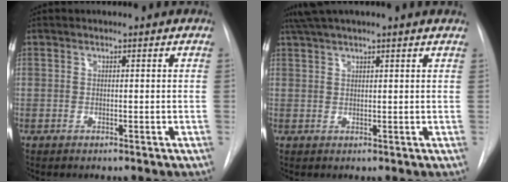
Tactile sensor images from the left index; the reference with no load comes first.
{"total": 8.8, "force": [7.2, -0.5, 5.0], "torque": [-0.088, 0.039, 0.095]}